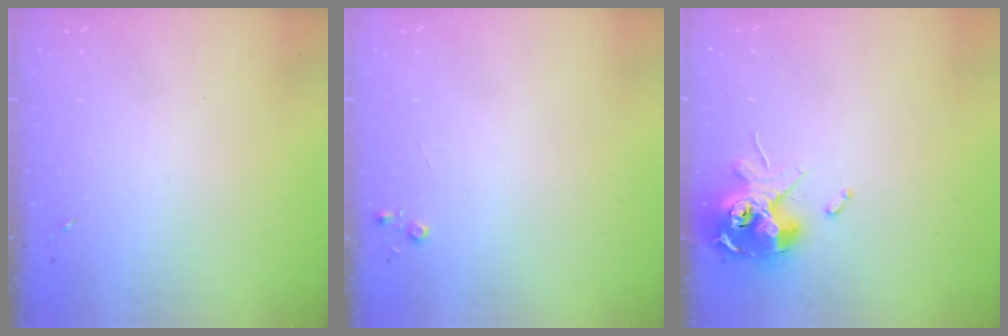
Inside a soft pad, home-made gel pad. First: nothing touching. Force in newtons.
{"total": 3.6, "press": 3.6, "slide": 0.4}
{"total": 13.2, "press": 13.1, "slide": 1.8}